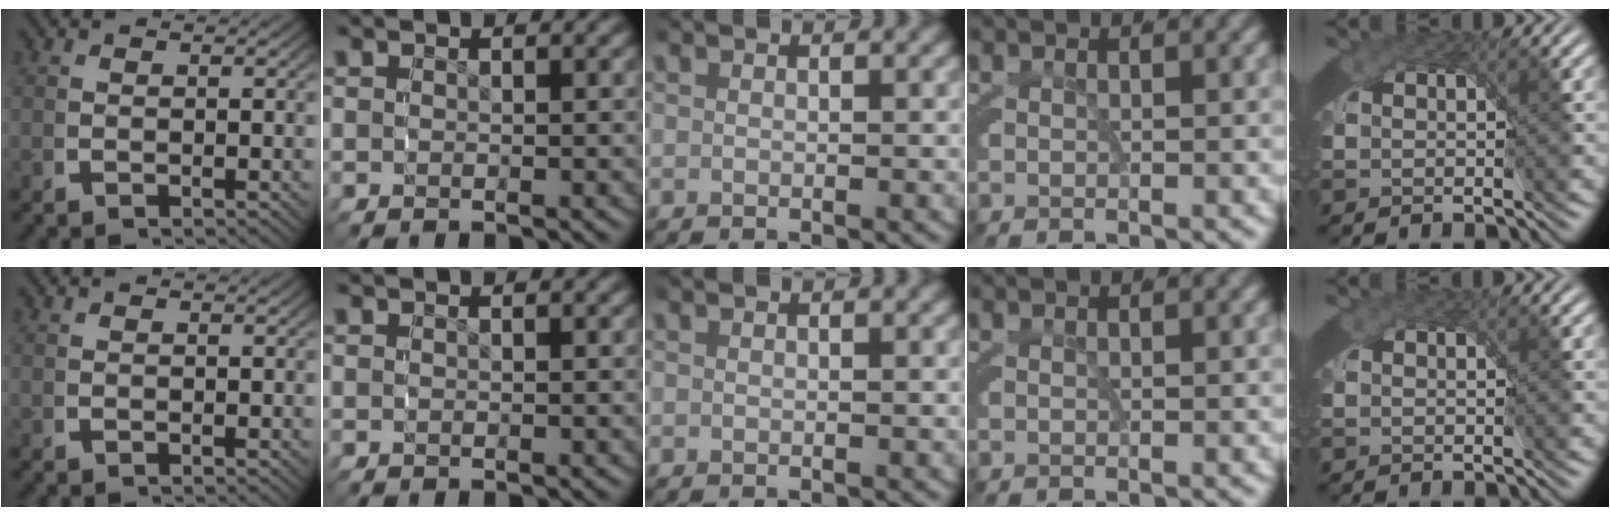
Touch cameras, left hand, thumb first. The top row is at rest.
{}